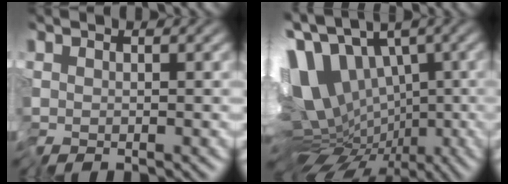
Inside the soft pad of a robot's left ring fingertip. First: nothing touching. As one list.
[{"total": 14.9, "force": [-0.1, 10.0, 11.1], "torque": [-0.174, 0.008, 0.030]}]